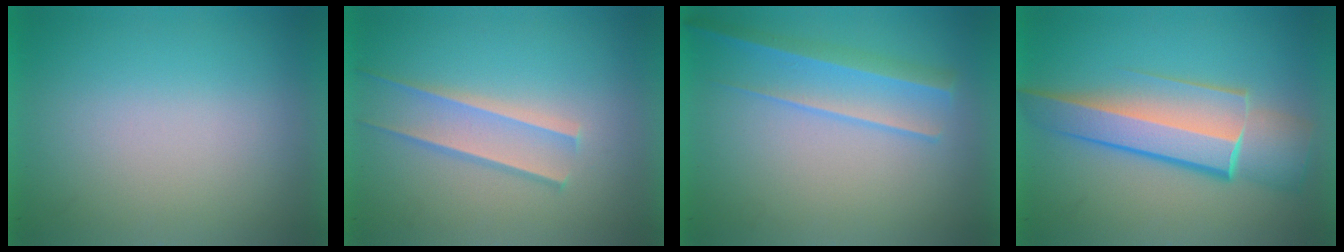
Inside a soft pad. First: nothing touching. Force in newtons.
{"total": 1.7}
{"total": 2.2}
{"total": 6.2}